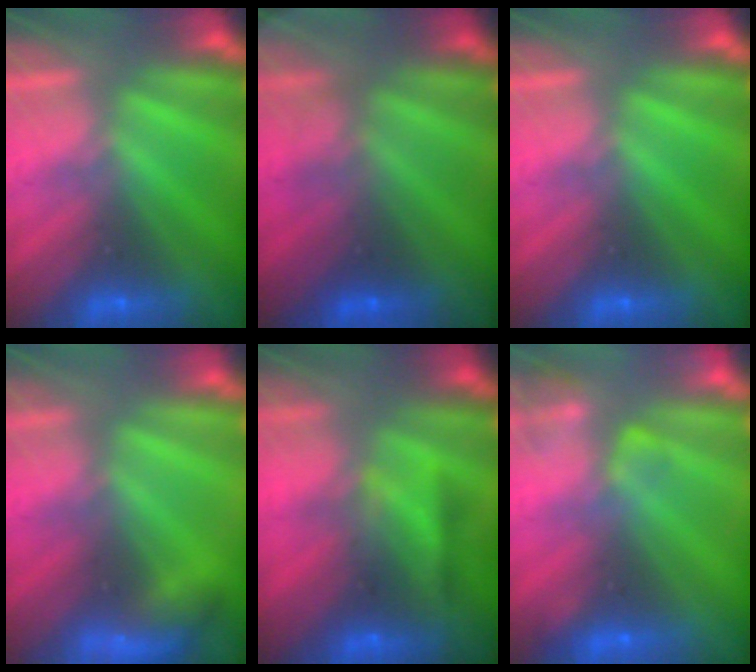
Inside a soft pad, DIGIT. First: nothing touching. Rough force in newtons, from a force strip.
{"total": 2.8}
{"total": 0.0}
{"total": 3.1}
{"total": 7.5}
{"total": 2.4}